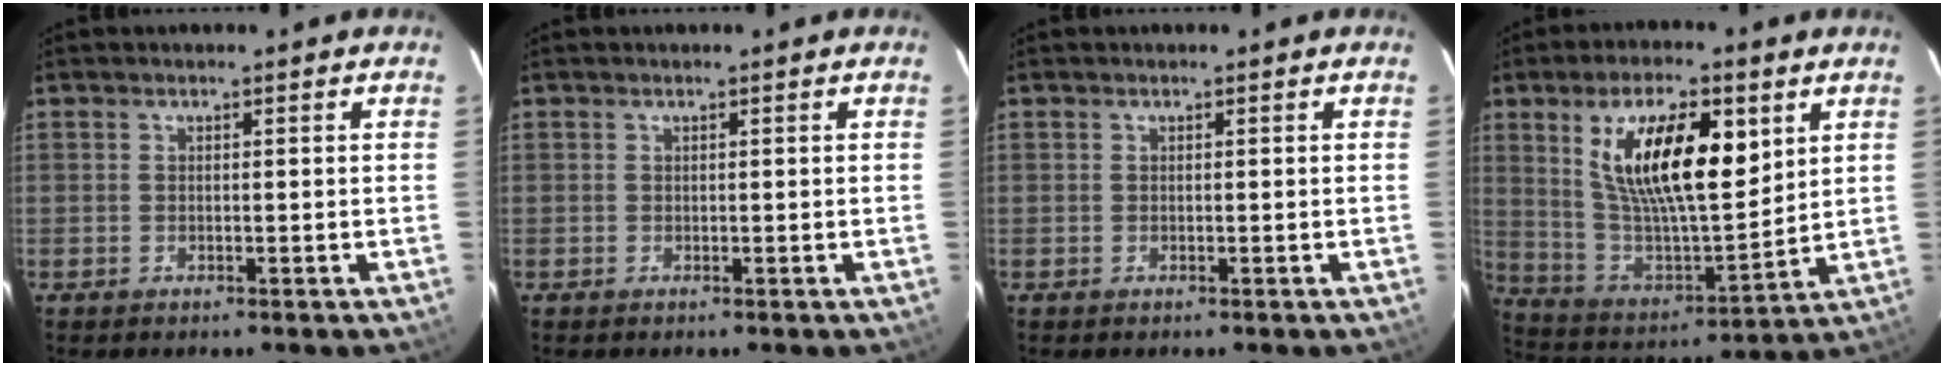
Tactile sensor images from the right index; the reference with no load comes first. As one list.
[{"total": 0.0}, {"total": 0.0}, {"total": 19.3, "force": [7.4, 7.1, 16.3], "torque": [-0.290, 0.001, 0.143]}]